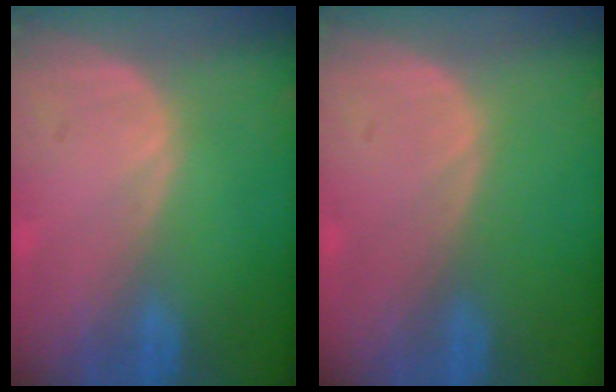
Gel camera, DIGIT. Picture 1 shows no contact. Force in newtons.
{"total": 0.0}